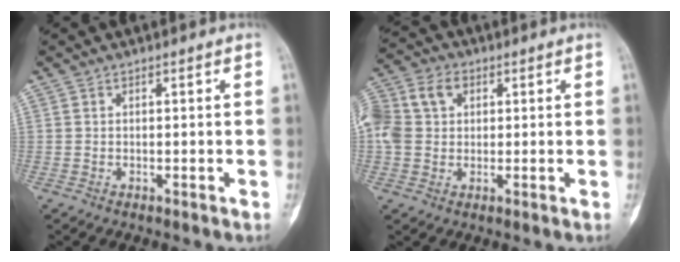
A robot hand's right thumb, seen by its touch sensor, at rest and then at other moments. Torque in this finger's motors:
{"motor_torque": [-0.78, 1.61, 0.88, -0.07, 0.26]}